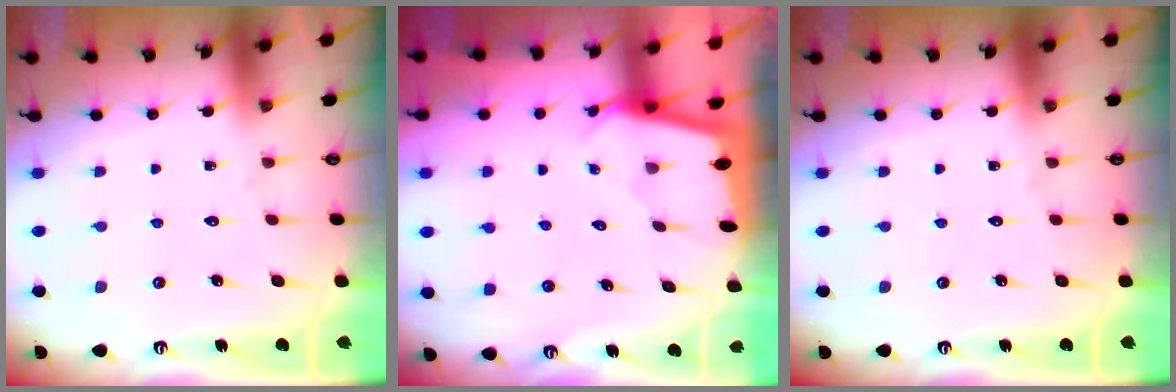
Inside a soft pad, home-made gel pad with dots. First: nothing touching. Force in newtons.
{"total": 1.6, "press": 1.6, "slide": 0.2}
{"total": 0.0}